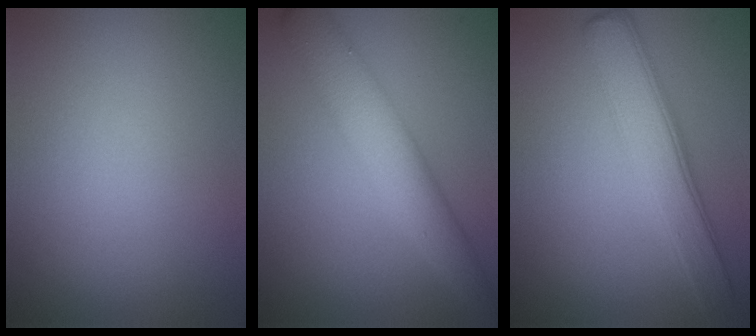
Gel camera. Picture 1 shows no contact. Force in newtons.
{"total": 5.1, "press": 5.1, "slide": 0.3}
{"total": 4.8, "press": 4.8, "slide": 0.3}